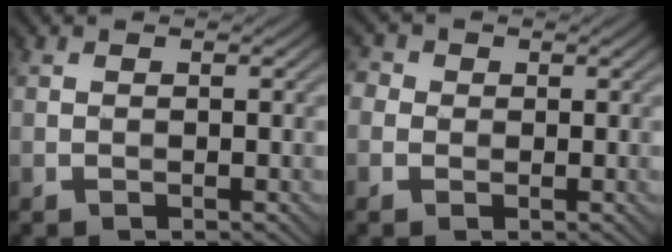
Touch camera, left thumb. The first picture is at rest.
{"total": 2.3, "force": [0.2, 2.2, 0.7], "torque": [-0.025, 0.007, -0.006]}